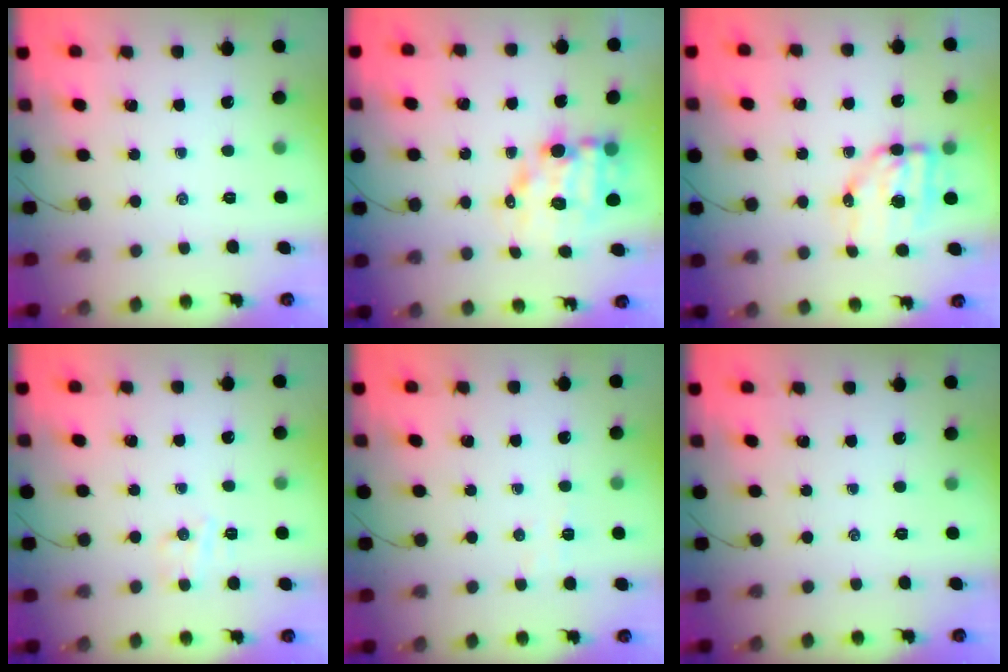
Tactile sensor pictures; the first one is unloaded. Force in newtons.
{"total": 9.7, "press": 9.2, "slide": 2.9}
{"total": 7.6, "press": 7.5, "slide": 1.5}
{"total": 4.0, "press": 3.9, "slide": 0.8}
{"total": 3.6, "press": 3.4, "slide": 1.0}
{"total": 0.0}